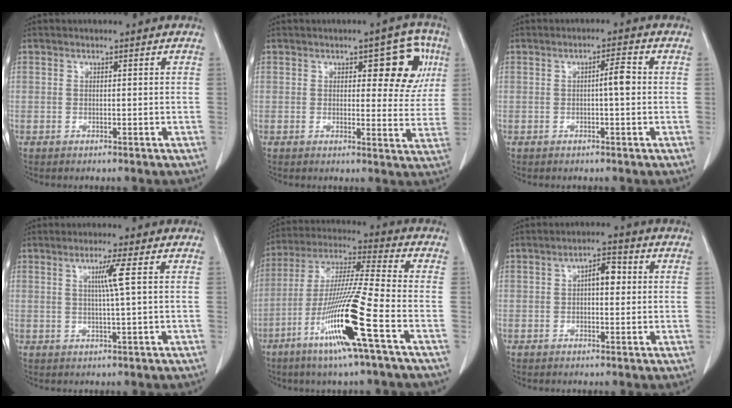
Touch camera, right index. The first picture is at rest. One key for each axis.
{"total": 8.6, "fx": 3.1, "fy": 3.8, "fz": 7.0, "tx": -0.062, "ty": 0.015, "tz": 0.034}
{"total": 2.9, "fx": 0.0, "fy": 0.2, "fz": 2.8, "tx": -0.045, "ty": 0.004, "tz": -0.003}
{"total": 3.6, "fx": 0.9, "fy": -1.1, "fz": 3.3, "tx": -0.062, "ty": -0.004, "tz": 0.017}
{"total": 16.2, "fx": -6.9, "fy": -0.9, "fz": 14.7, "tx": -0.296, "ty": -0.023, "tz": -0.132}
{"total": 3.9, "fx": 0.5, "fy": 1.6, "fz": 3.5, "tx": -0.054, "ty": 0.014, "tz": 0.006}